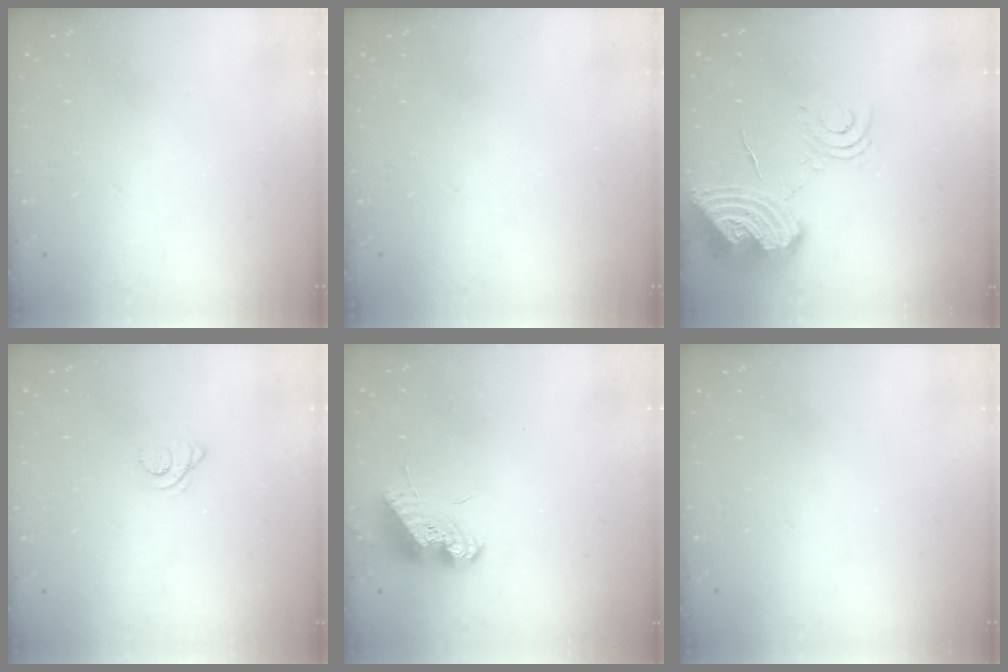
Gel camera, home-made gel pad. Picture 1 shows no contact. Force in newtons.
{"total": 0.0}
{"total": 14.5, "press": 14.4, "slide": 1.8}
{"total": 1.2, "press": 1.2, "slide": 0.1}
{"total": 8.6, "press": 8.6, "slide": 0.9}
{"total": 0.0}